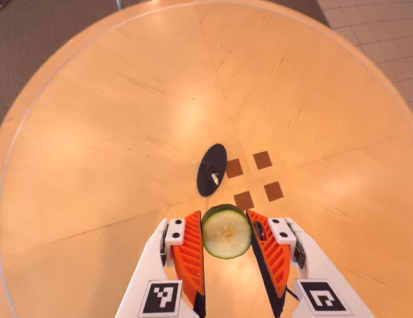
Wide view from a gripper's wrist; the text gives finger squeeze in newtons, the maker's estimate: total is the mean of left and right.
{"total": 8.2, "left": 7.9, "right": 8.4}